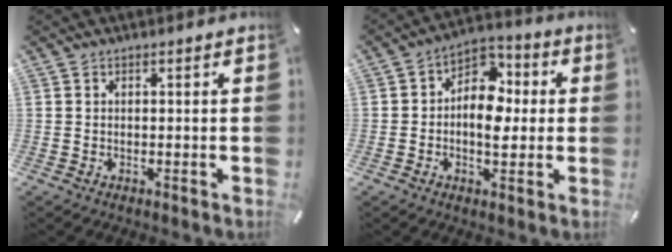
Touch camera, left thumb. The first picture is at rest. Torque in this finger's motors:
{"motor_torque": [0.18, 0.55, 1.03, -0.04, 0.15]}